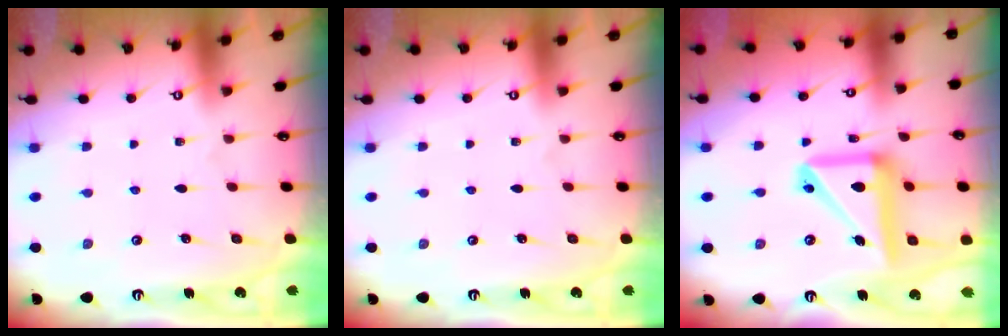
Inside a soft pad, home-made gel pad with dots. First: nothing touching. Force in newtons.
{"total": 0.0}
{"total": 15.2, "press": 15.1, "slide": 1.7}